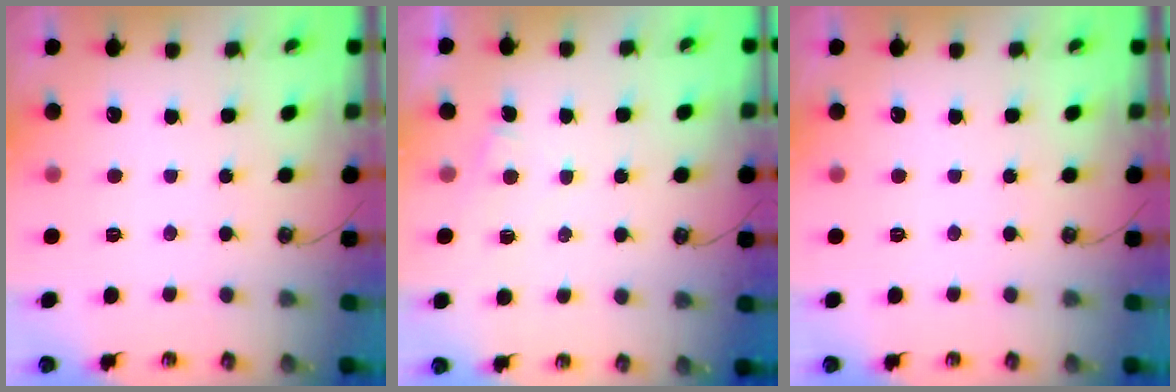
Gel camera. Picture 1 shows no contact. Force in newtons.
{"total": 2.4, "press": 2.4, "slide": 0.1}
{"total": 0.0}